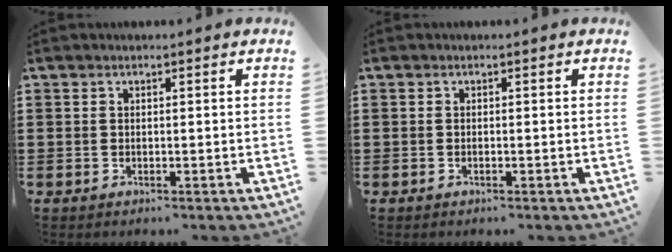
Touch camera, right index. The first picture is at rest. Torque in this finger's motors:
{"motor_torque": [0.11, 0.46, -0.01, 0.00]}